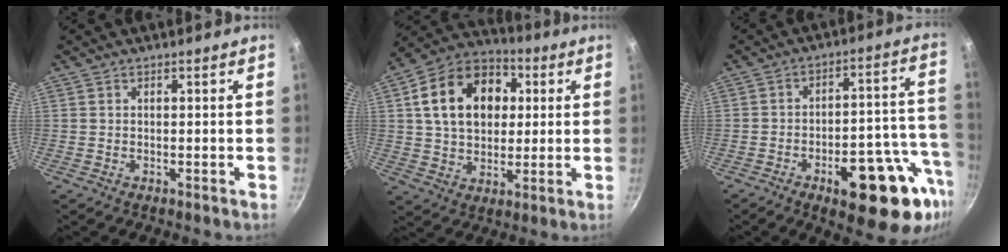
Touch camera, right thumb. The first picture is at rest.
{"total": 18.2, "force": [4.0, 13.2, 11.9], "torque": [-0.170, 0.022, 0.057]}
{"total": 19.2, "force": [-8.5, 7.5, 15.5], "torque": [-0.159, 0.044, -0.111]}